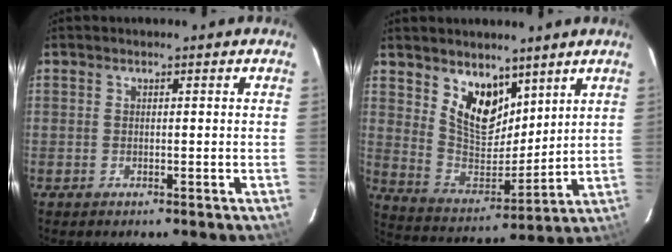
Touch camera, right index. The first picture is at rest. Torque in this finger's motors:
{"motor_torque": [0.19, 0.29, 0.09, 0.04]}